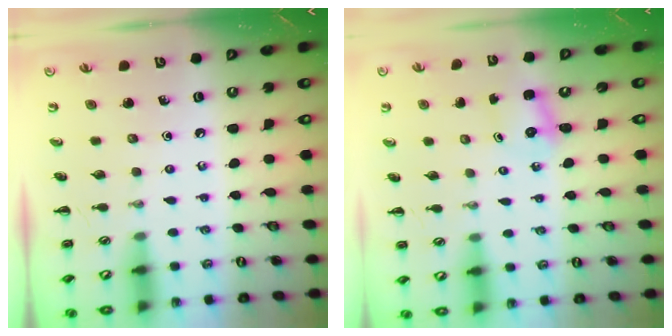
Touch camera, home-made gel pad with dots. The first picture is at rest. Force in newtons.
{"total": 2.5, "press": 2.4, "slide": 0.8}